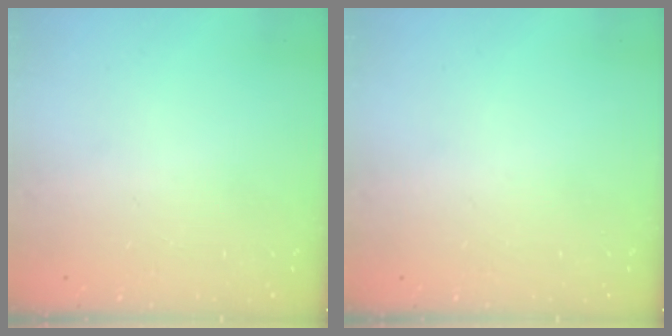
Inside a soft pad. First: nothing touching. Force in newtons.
{"total": 0.0}